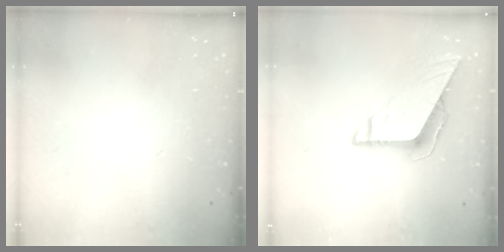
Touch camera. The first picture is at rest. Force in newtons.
{"total": 9.5, "press": 9.4, "slide": 0.9}